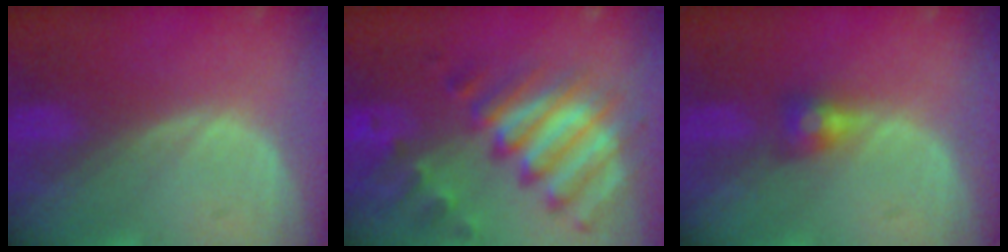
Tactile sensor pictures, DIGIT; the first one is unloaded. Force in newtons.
{"total": 11.4, "press": 9.8, "slide": 5.9}
{"total": 2.9, "press": 2.5, "slide": 1.5}